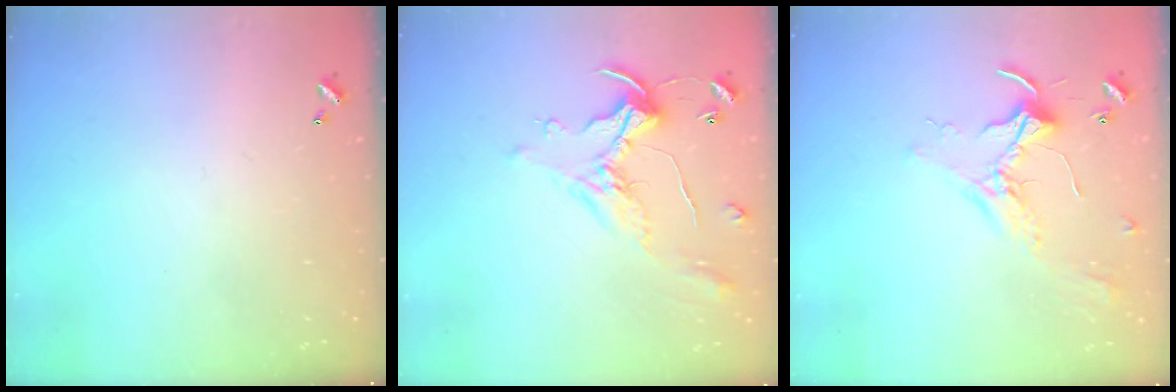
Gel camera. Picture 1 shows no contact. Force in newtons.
{"total": 1.1, "press": 0.8, "slide": 0.8}
{"total": 2.5, "press": 2.5, "slide": 0.5}